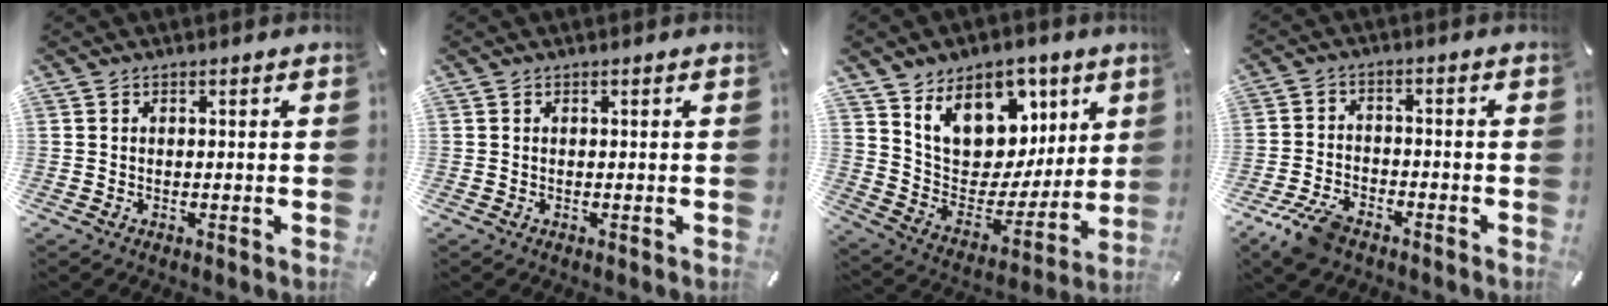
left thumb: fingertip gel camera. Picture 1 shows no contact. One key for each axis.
{"total": 0.0}
{"total": 14.7, "fx": 8.2, "fy": 11.0, "fz": 5.3, "tx": -0.081, "ty": -0.068, "tz": 0.153}
{"total": 7.6, "fx": -5.2, "fy": 3.8, "fz": 4.1, "tx": -0.089, "ty": 0.021, "tz": -0.097}